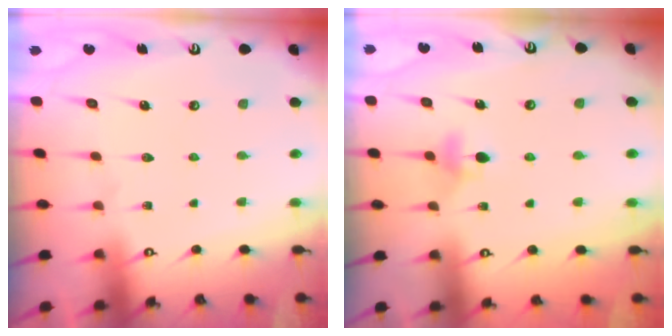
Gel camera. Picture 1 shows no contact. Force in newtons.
{"total": 4.0, "press": 3.9, "slide": 0.8}